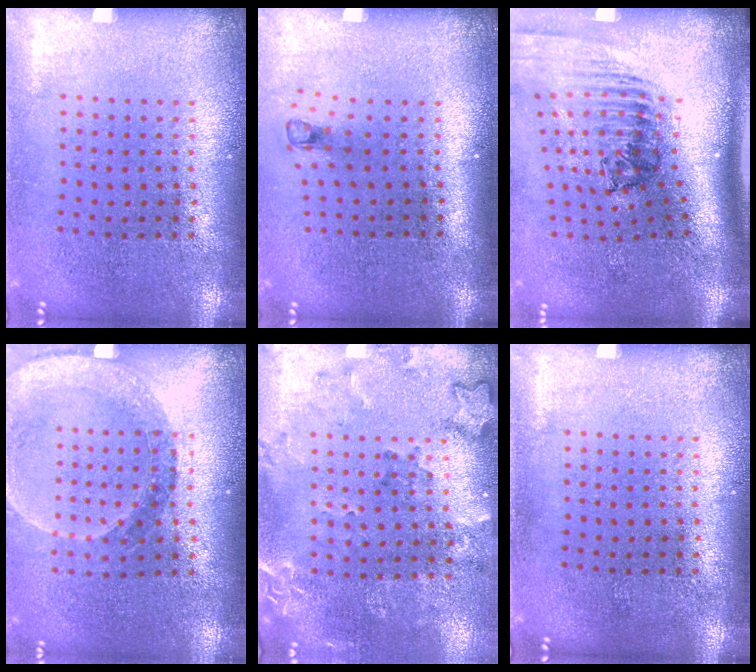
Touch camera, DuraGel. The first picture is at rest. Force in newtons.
{"total": 0.8, "press": 0.4, "slide": 0.7}
{"total": 2.5, "press": 1.8, "slide": 1.8}
{"total": 1.5, "press": 1.4, "slide": 0.5}
{"total": 1.9, "press": 1.6, "slide": 1.1}
{"total": 0.0}